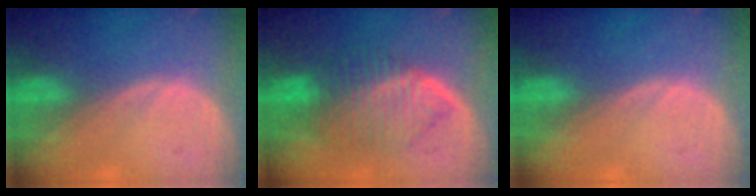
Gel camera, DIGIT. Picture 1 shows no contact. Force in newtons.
{"total": 7.3, "press": 7.3, "slide": 0.2}
{"total": 0.0}